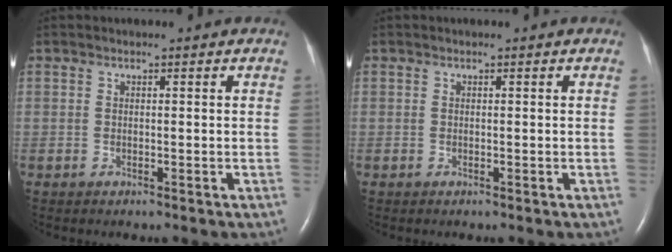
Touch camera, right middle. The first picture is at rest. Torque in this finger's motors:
{"motor_torque": [0.00, 0.00, -0.04, -0.06]}